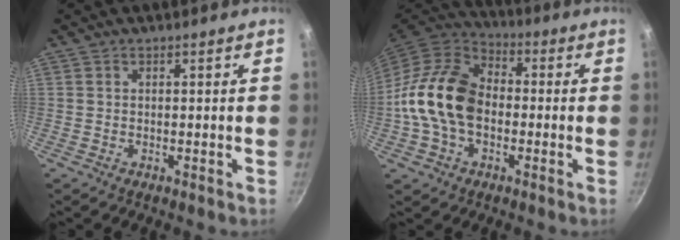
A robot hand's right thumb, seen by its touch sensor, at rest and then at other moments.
{"total": 16.3, "force": [-1.7, 11.5, 11.4], "torque": [-0.183, 0.035, -0.046]}